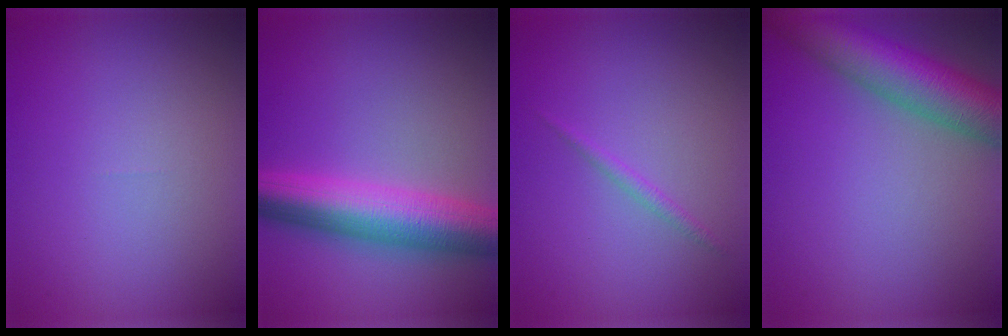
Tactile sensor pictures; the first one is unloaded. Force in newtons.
{"total": 8.0, "press": 8.0, "slide": 0.1}
{"total": 0.8, "press": 0.8, "slide": 0.1}
{"total": 8.6, "press": 8.6, "slide": 0.5}